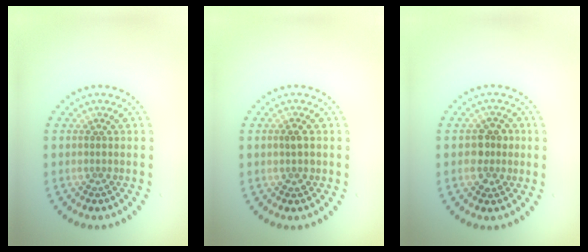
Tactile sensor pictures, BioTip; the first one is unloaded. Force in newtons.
{"total": 1.2, "press": 1.2, "slide": 0.1}
{"total": 2.2, "press": 2.2, "slide": 0.4}